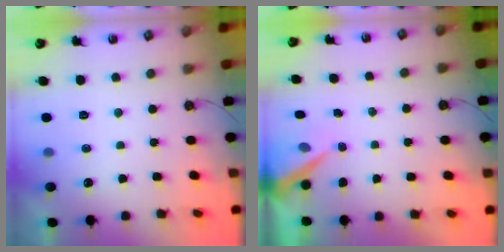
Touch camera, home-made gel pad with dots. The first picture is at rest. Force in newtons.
{"total": 7.2, "press": 7.2, "slide": 0.2}